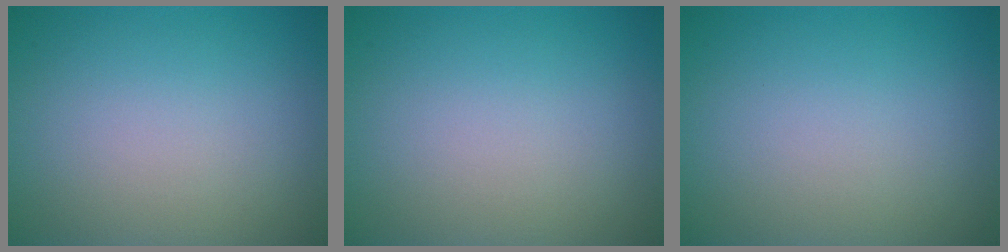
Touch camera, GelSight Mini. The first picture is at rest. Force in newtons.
{"total": 0.0}
{"total": 0.0}